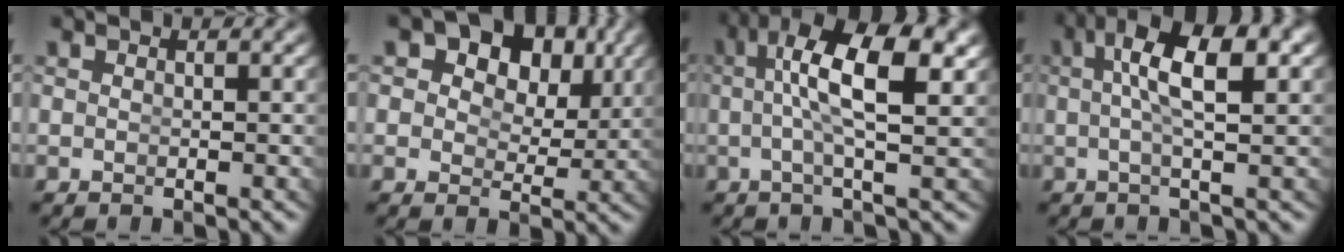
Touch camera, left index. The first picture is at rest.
{"total": 9.0, "force": [3.7, 6.4, 5.1], "torque": [-0.099, -0.007, 0.055]}
{"total": 7.8, "force": [1.8, 2.5, 7.2], "torque": [-0.130, 0.006, 0.027]}
{"total": 7.1, "force": [1.8, 2.1, 6.5], "torque": [-0.112, 0.013, 0.024]}